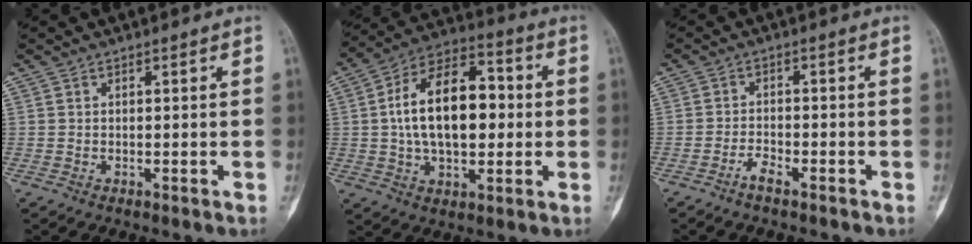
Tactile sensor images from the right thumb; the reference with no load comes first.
{"total": 18.5, "force": [1.0, 10.5, 15.2], "torque": [-0.237, 0.027, 0.012]}
{"total": 2.6, "force": [-2.0, 0.7, 1.5], "torque": [-0.033, 0.012, -0.040]}